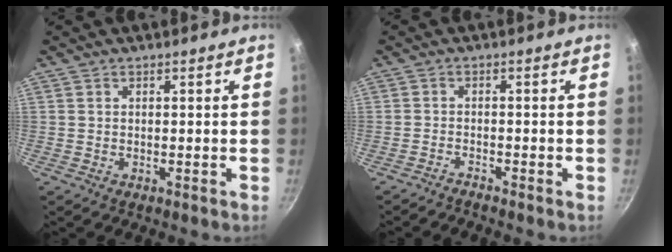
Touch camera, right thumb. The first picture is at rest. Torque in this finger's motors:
{"motor_torque": [-0.13, -0.30, 0.04, 0.10, -0.03]}